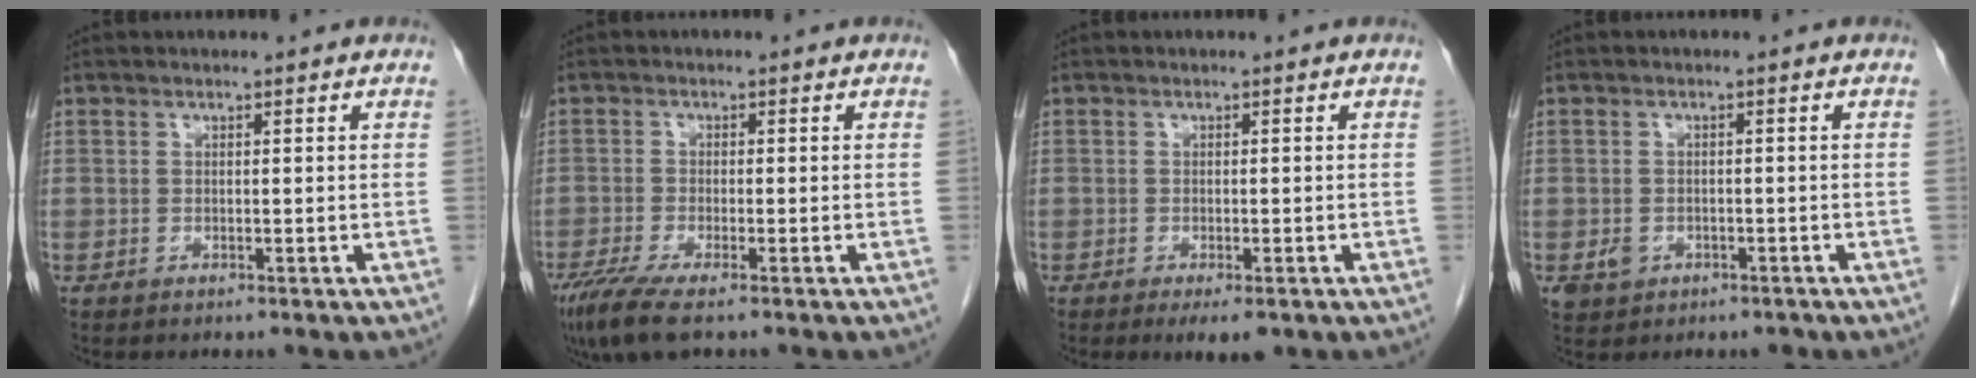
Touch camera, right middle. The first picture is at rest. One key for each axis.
{"total": 5.8, "fx": -4.0, "fy": 0.6, "fz": 4.2, "tx": -0.080, "ty": -0.017, "tz": -0.072}
{"total": 3.1, "fx": -1.8, "fy": 0.9, "fz": 2.3, "tx": -0.030, "ty": -0.005, "tz": -0.022}
{"total": 2.9, "fx": -1.3, "fy": 2.4, "fz": 1.0, "tx": -0.020, "ty": 0.003, "tz": -0.012}